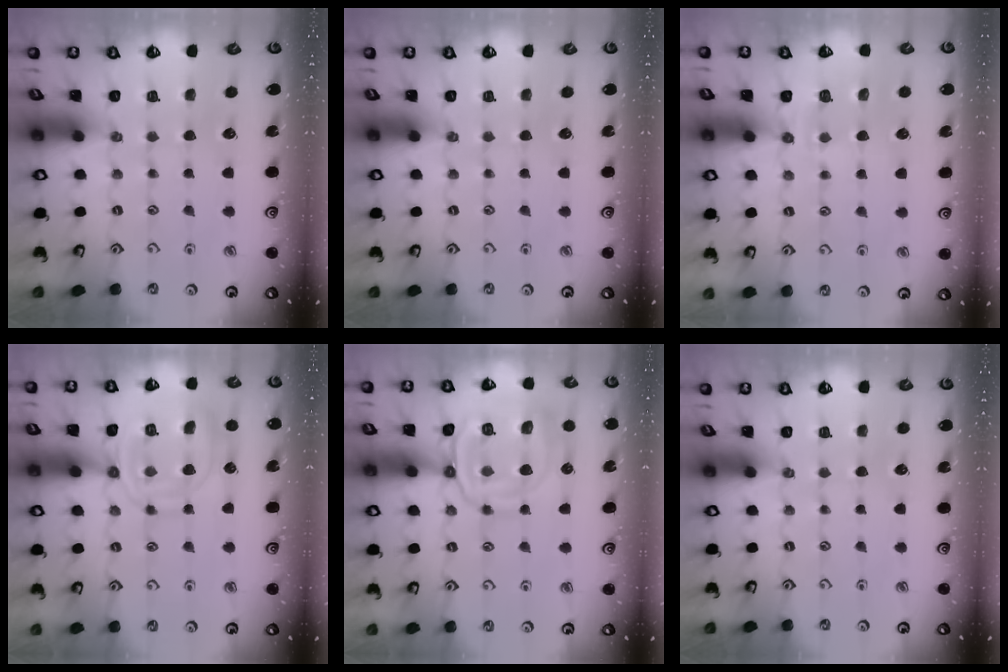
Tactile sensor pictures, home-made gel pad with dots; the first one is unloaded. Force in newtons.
{"total": 0.0}
{"total": 5.1, "press": 4.9, "slide": 1.5}
{"total": 14.4, "press": 14.3, "slide": 1.2}
{"total": 14.7, "press": 14.6, "slide": 1.4}
{"total": 0.0}